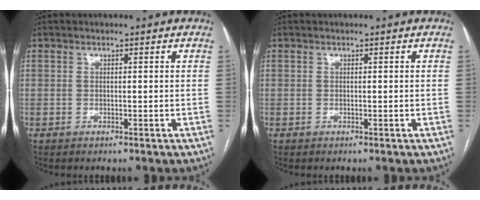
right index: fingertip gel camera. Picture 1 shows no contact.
{"total": 0.0}